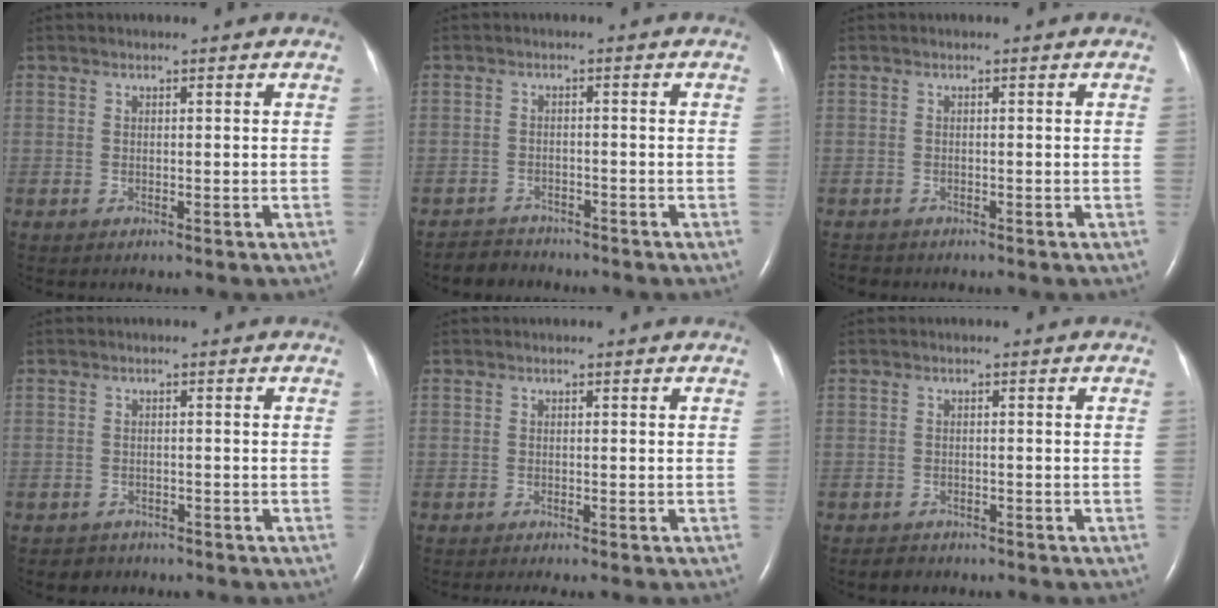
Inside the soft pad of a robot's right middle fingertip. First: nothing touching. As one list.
[{"total": 3.1, "force": [-2.9, 0.9, -0.7], "torque": [0.006, -0.006, -0.052]}, {"total": 1.1, "force": [-1.1, 0.4, -0.1], "torque": [-0.003, -0.004, -0.017]}, {"total": 2.0, "force": [-1.5, 1.3, -0.4], "torque": [-0.007, 0.004, -0.024]}, {"total": 1.6, "force": [-1.4, -0.2, 0.8], "torque": [-0.011, -0.001, -0.020]}, {"total": 1.7, "force": [-1.5, 0.9, 0.1], "torque": [-0.012, -0.001, -0.023]}]